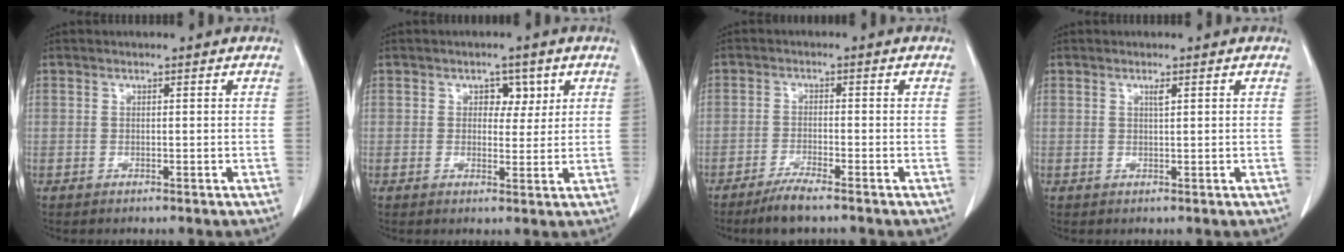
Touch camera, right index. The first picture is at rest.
{"total": 3.2, "force": [1.3, 2.2, 2.0], "torque": [-0.018, 0.007, 0.017]}
{"total": 4.0, "force": [-3.1, 0.1, 2.4], "torque": [-0.051, -0.008, -0.062]}
{"total": 0.8, "force": [0.4, 0.0, 0.7], "torque": [-0.016, -0.001, 0.009]}